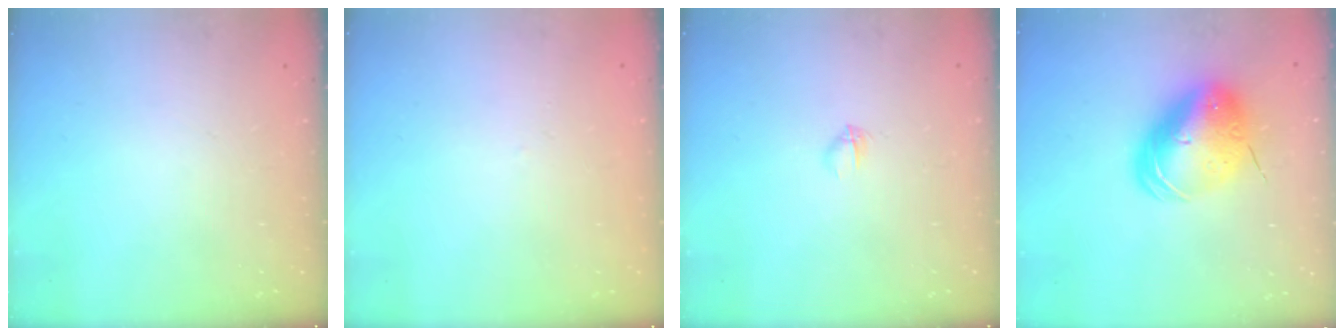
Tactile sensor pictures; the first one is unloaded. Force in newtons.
{"total": 1.6, "press": 1.6, "slide": 0.3}
{"total": 2.3, "press": 2.2, "slide": 0.8}
{"total": 13.3, "press": 13.1, "slide": 2.6}